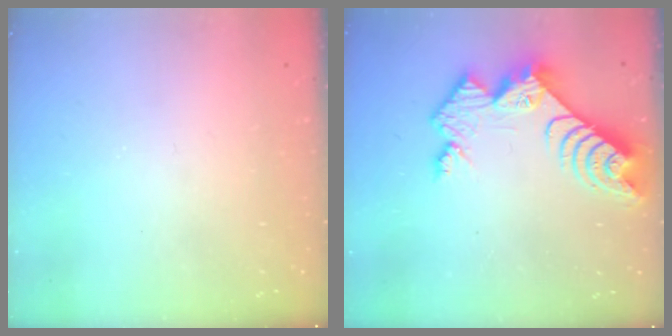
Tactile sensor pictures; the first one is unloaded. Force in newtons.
{"total": 11.2, "press": 11.1, "slide": 0.9}